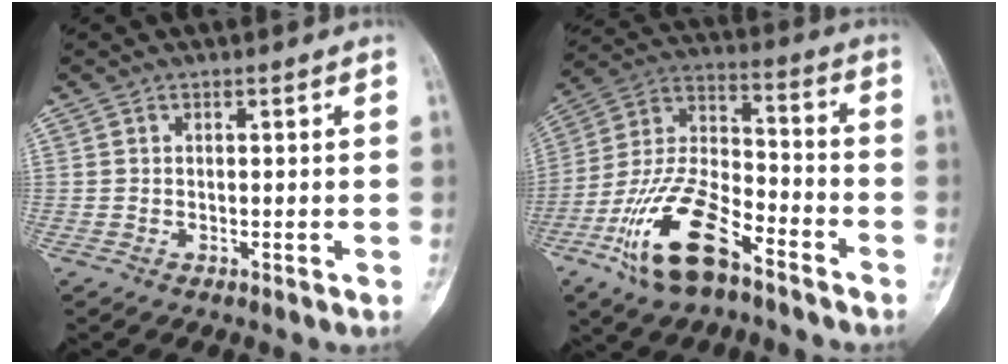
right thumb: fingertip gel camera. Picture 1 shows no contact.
{"total": 18.3, "force": [-10.2, 8.0, 12.9], "torque": [-0.249, 0.064, -0.193]}